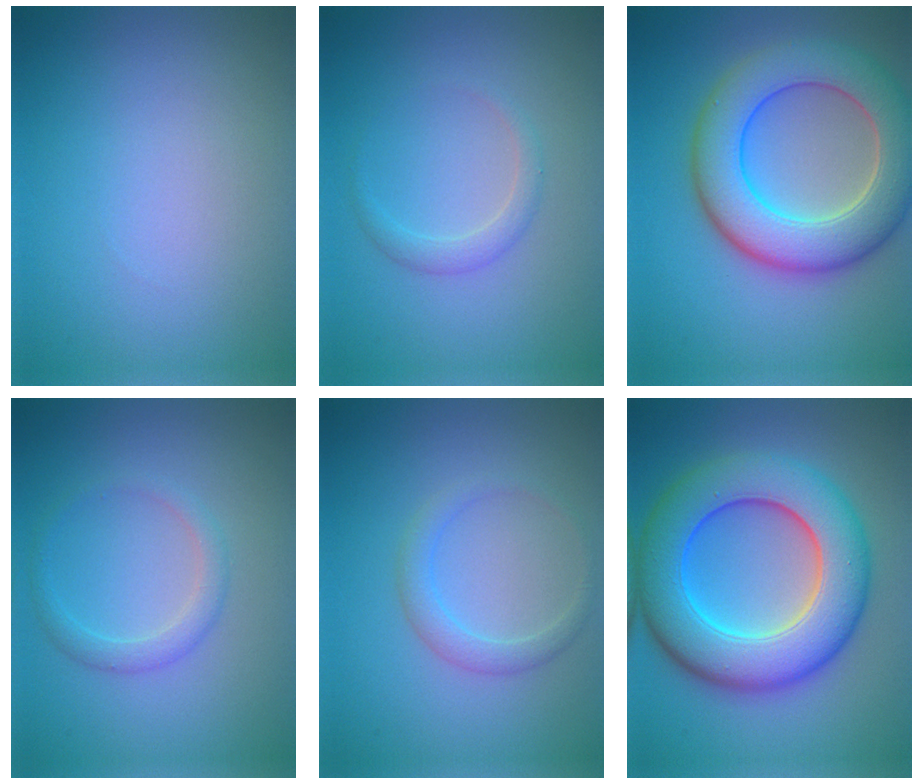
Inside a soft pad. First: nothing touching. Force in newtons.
{"total": 1.5, "press": 1.5, "slide": 0.1}
{"total": 9.4, "press": 9.3, "slide": 0.8}
{"total": 1.8, "press": 1.8, "slide": 0.2}
{"total": 1.8, "press": 1.8, "slide": 0.2}
{"total": 11.1, "press": 11.1, "slide": 0.3}